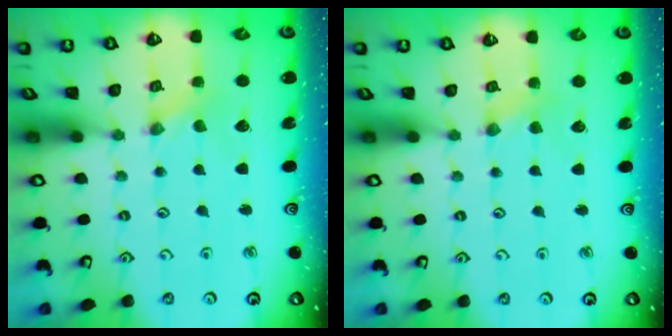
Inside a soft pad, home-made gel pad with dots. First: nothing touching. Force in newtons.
{"total": 2.9, "press": 2.9, "slide": 0.5}